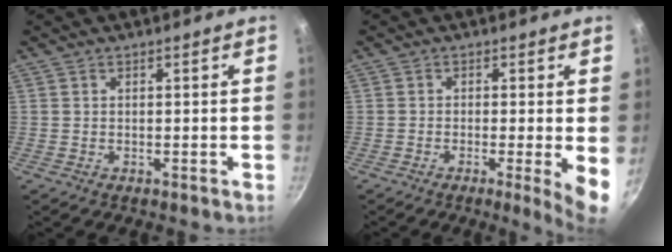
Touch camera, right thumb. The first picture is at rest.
{"total": 6.1, "force": [-1.0, 0.6, 6.0], "torque": [-0.078, -0.007, -0.016]}